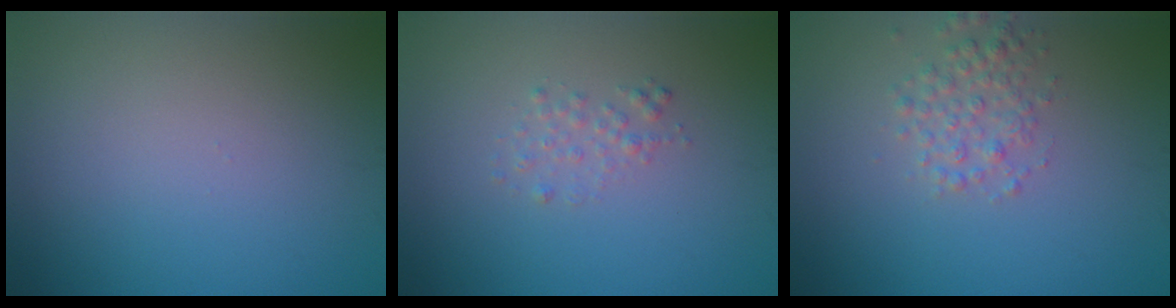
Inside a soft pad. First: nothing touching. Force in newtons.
{"total": 1.2, "press": 1.2, "slide": 0.0}
{"total": 2.4, "press": 2.4, "slide": 0.1}